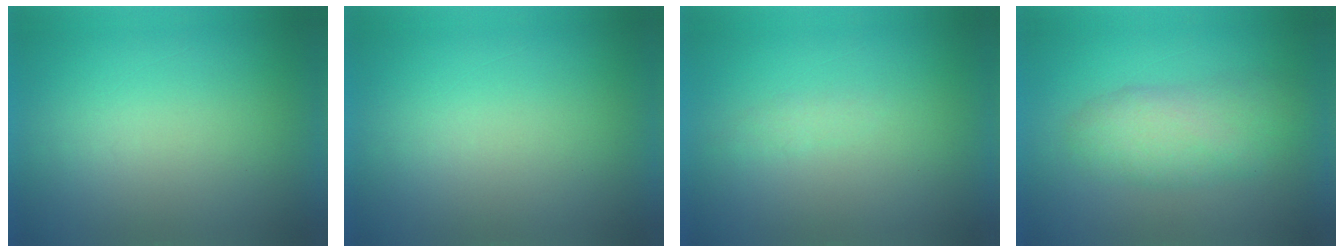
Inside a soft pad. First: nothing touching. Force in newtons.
{"total": 0.0}
{"total": 1.2}
{"total": 4.5}